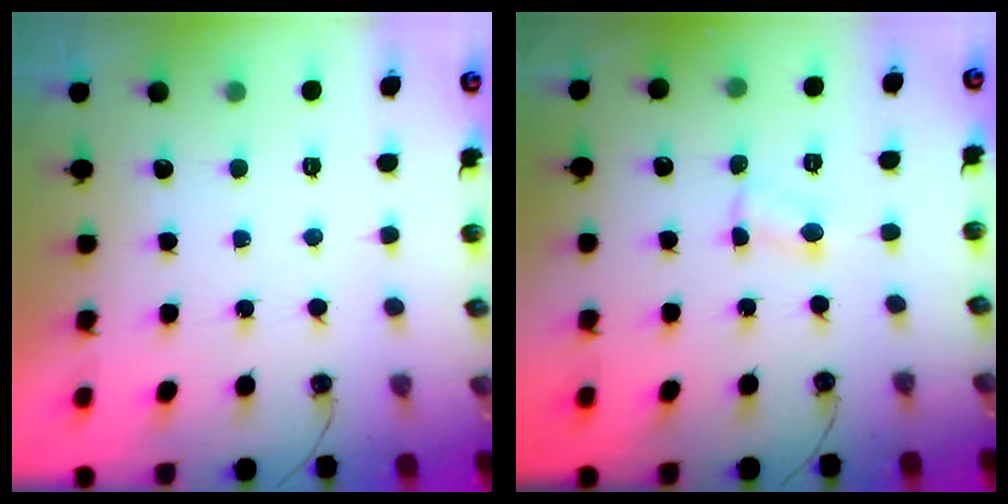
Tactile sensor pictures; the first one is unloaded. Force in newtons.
{"total": 2.3, "press": 2.2, "slide": 0.5}